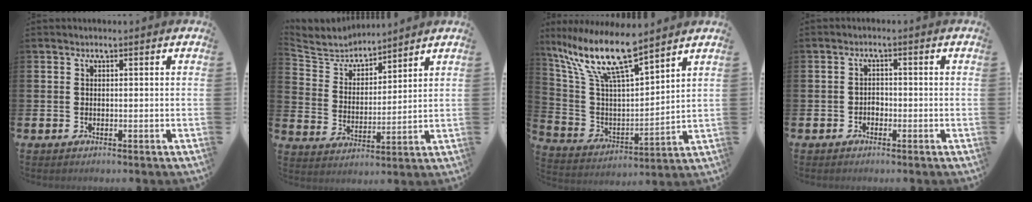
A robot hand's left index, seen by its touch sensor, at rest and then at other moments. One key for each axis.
{"total": 5.4, "fx": 5.2, "fy": 1.2, "fz": 0.0, "tx": -0.036, "ty": -0.037, "tz": 0.091}
{"total": 13.0, "fx": 9.2, "fy": 3.0, "fz": 8.7, "tx": -0.212, "ty": -0.057, "tz": 0.158}
{"total": 1.3, "fx": -0.7, "fy": 1.0, "fz": 0.4, "tx": -0.009, "ty": 0.002, "tz": -0.017}